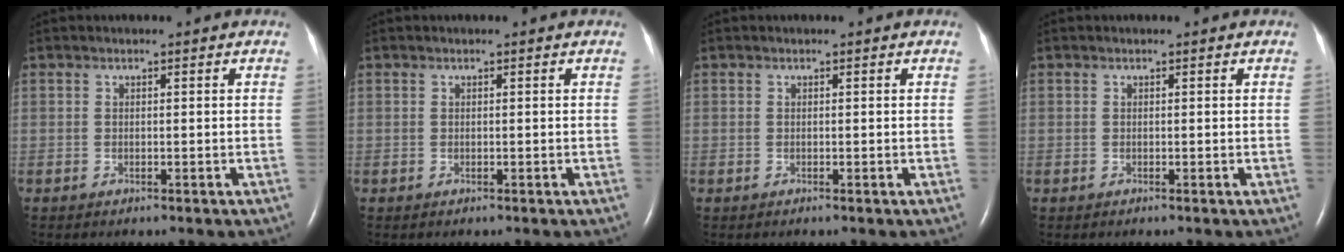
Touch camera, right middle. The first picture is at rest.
{"total": 0.0}
{"total": 0.0}
{"total": 0.0}